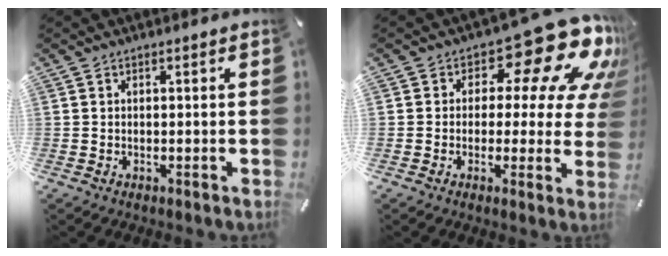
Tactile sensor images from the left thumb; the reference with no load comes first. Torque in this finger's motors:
{"motor_torque": [0.80, 0.30, 0.78, 0.20, 0.01]}